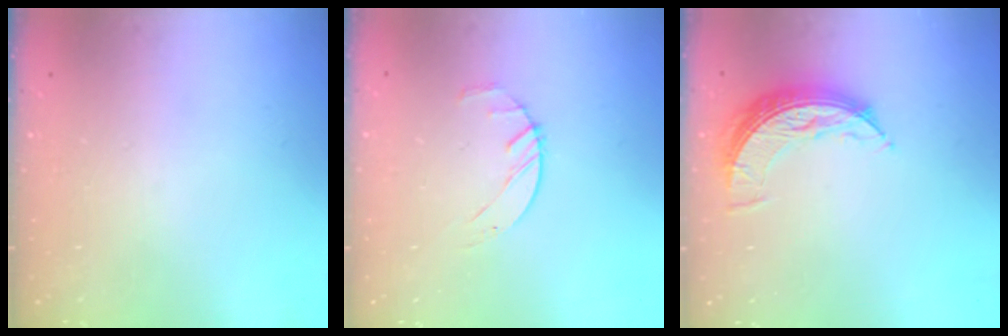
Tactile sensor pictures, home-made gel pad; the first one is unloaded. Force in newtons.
{"total": 2.5, "press": 2.5, "slide": 0.4}
{"total": 7.8, "press": 7.8, "slide": 0.3}